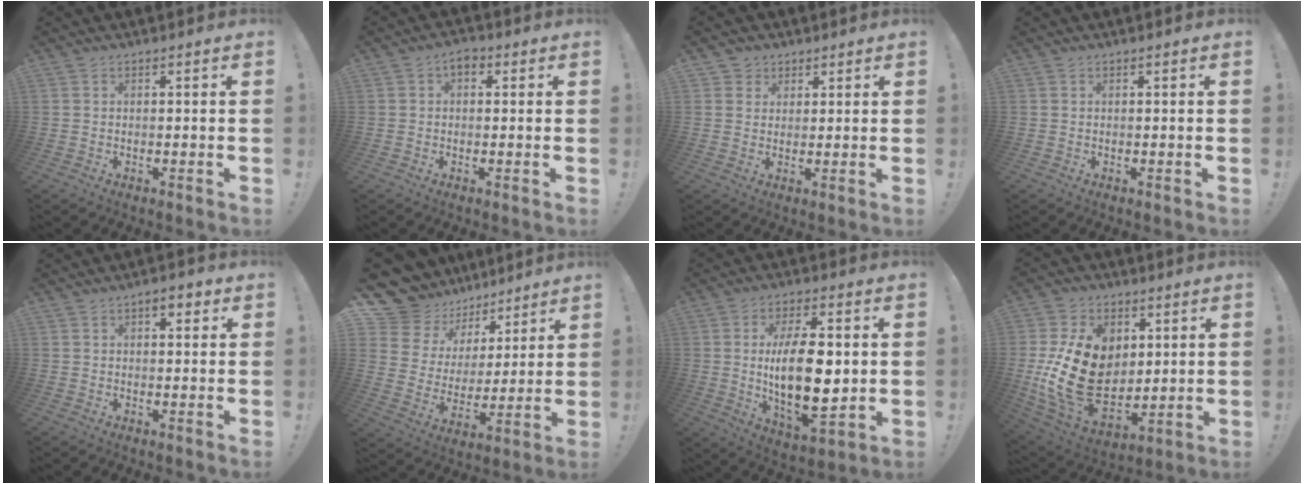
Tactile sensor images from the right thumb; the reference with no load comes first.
{"total": 3.5, "force": [0.8, 2.2, 2.5], "torque": [-0.035, 0.002, 0.012]}
{"total": 3.5, "force": [1.8, 3.0, 0.2], "torque": [0.008, -0.009, 0.032]}
{"total": 0.0}
{"total": 3.7, "force": [1.6, 2.0, 2.7], "torque": [-0.027, -0.003, 0.023]}
{"total": 12.2, "force": [8.7, 8.1, 2.3], "torque": [-0.047, -0.076, 0.173]}
{"total": 19.6, "force": [1.2, 8.6, 17.5], "torque": [-0.317, -0.014, 0.015]}
{"total": 22.8, "force": [2.2, 16.5, 15.6], "torque": [-0.296, -0.023, 0.055]}